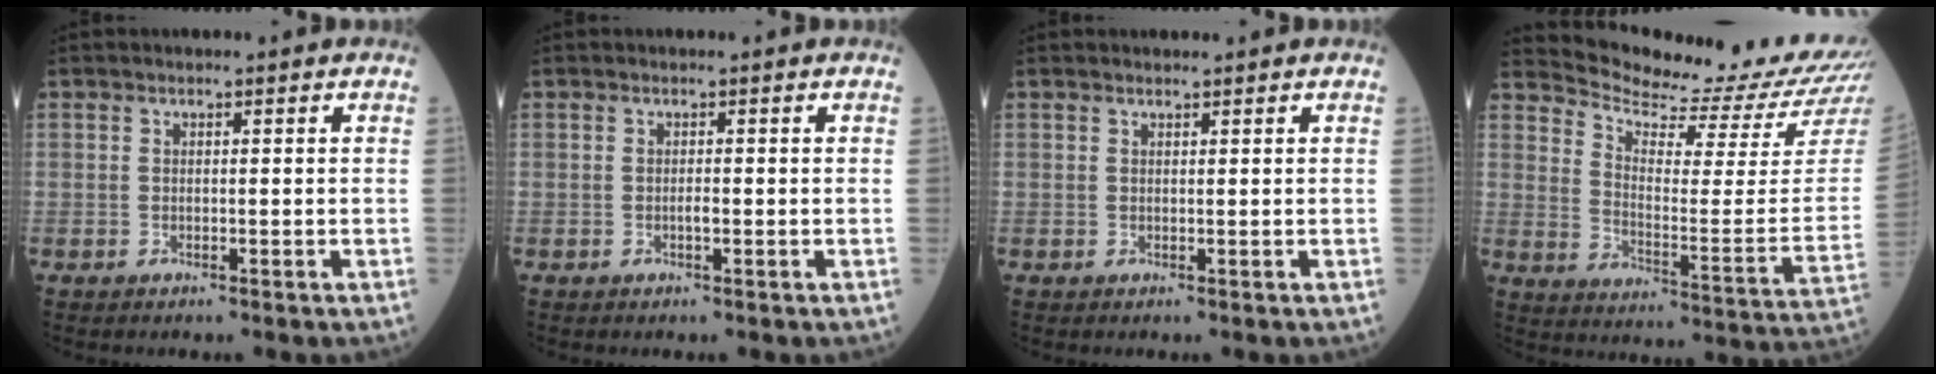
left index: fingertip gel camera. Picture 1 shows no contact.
{"total": 0.6, "force": [-0.1, 0.1, 0.6], "torque": [-0.013, 0.000, -0.003]}
{"total": 0.8, "force": [0.8, 0.0, 0.1], "torque": [-0.009, 0.002, 0.016]}
{"total": 17.9, "force": [17.4, -1.2, 3.9], "torque": [-0.082, -0.111, 0.234]}